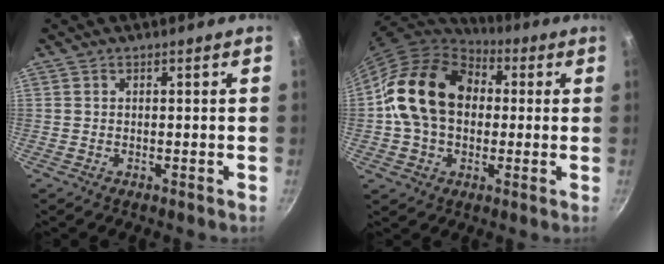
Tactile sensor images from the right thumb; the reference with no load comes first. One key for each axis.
{"total": 18.7, "fx": 1.7, "fy": 14.1, "fz": 12.1, "tx": -0.190, "ty": 0.036, "tz": 0.020}